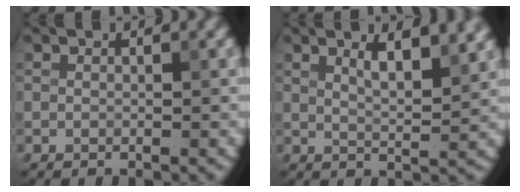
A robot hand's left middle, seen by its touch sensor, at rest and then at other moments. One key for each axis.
{"total": 4.4, "fx": 2.4, "fy": 1.4, "fz": 3.5, "tx": -0.047, "ty": 0.005, "tz": 0.035}